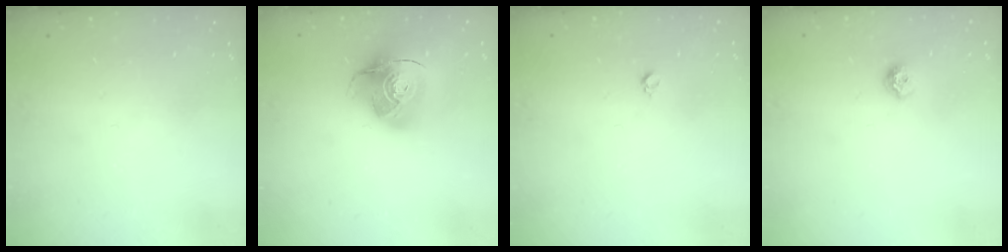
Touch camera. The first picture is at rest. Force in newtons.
{"total": 13.7, "press": 13.6, "slide": 1.6}
{"total": 3.0, "press": 2.9, "slide": 0.4}
{"total": 6.4, "press": 6.3, "slide": 0.9}